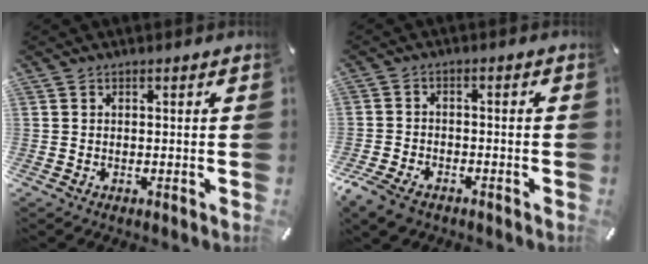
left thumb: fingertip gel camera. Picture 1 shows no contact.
{"total": 5.6, "force": [-3.9, 3.1, 2.5], "torque": [-0.071, 0.011, -0.078]}